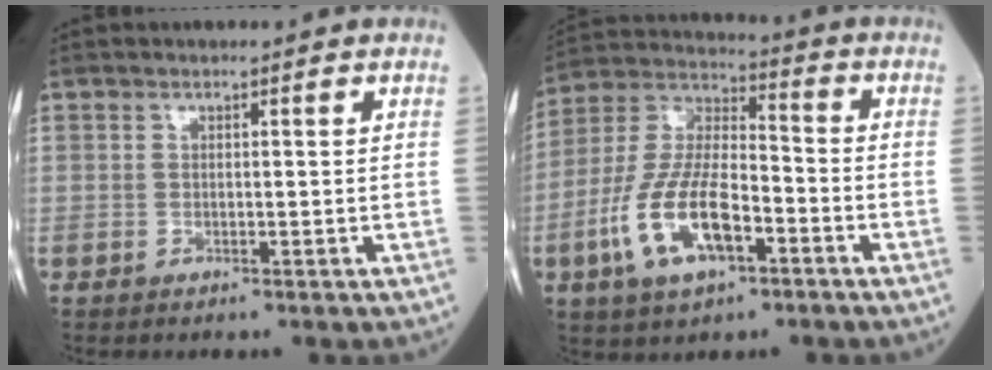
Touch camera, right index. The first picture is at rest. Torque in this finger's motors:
{"motor_torque": [1.28, 0.02, 0.79, 0.21]}